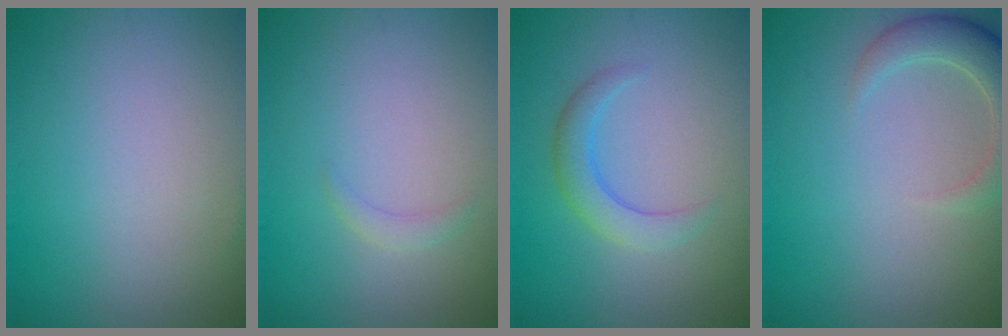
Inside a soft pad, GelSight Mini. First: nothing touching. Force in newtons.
{"total": 0.8, "press": 0.8, "slide": 0.1}
{"total": 2.4, "press": 2.4, "slide": 0.0}
{"total": 3.6, "press": 3.5, "slide": 0.5}